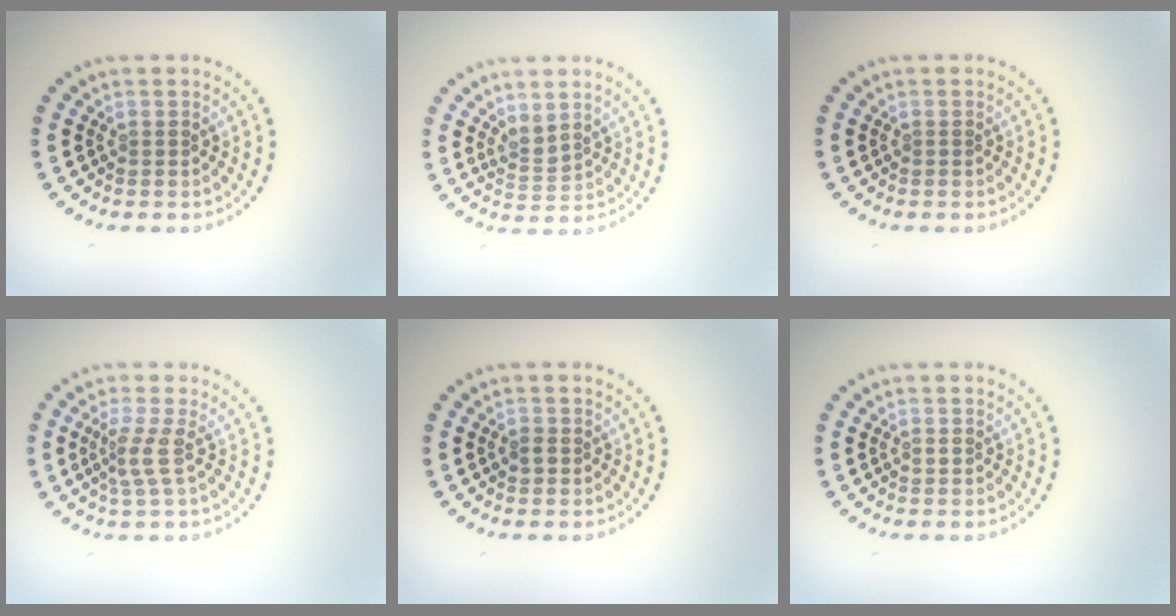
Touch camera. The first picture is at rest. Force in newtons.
{"total": 1.7, "press": 1.4, "slide": 1.0}
{"total": 0.0}
{"total": 2.2, "press": 1.6, "slide": 1.4}
{"total": 1.0, "press": 1.0, "slide": 0.1}
{"total": 0.8, "press": 0.8, "slide": 0.1}